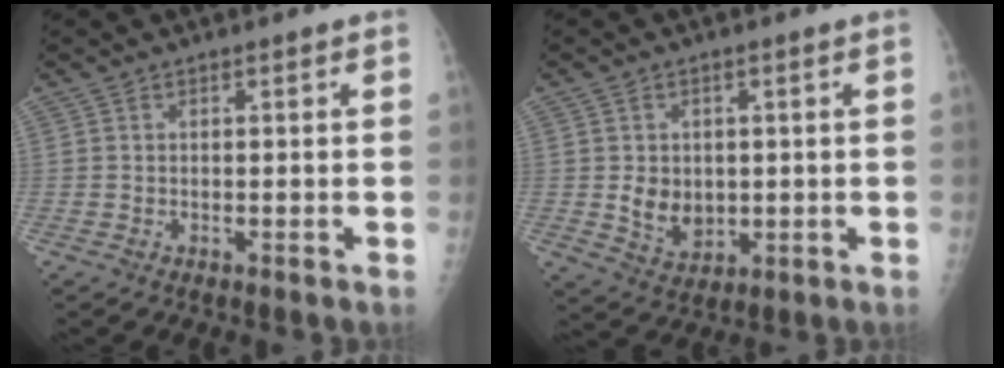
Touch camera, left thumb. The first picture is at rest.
{"total": 6.3, "force": [0.1, 5.0, 3.8], "torque": [-0.034, -0.011, 0.015]}